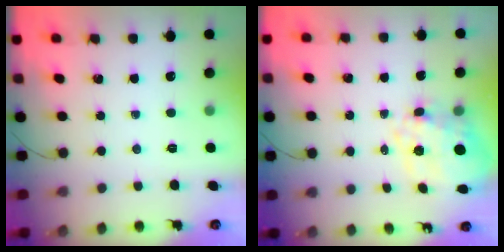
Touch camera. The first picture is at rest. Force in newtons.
{"total": 12.3, "press": 12.0, "slide": 2.7}